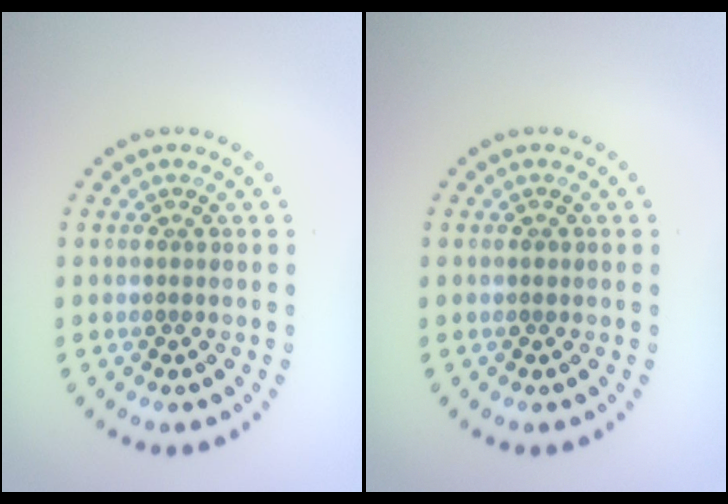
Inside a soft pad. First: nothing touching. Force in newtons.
{"total": 0.5, "press": 0.5, "slide": 0.0}